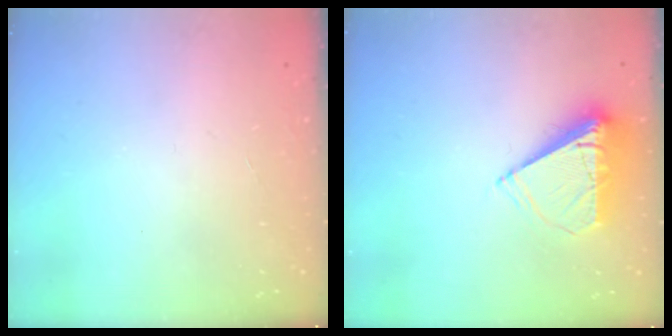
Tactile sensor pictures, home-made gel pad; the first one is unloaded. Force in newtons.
{"total": 8.9, "press": 8.9, "slide": 0.3}